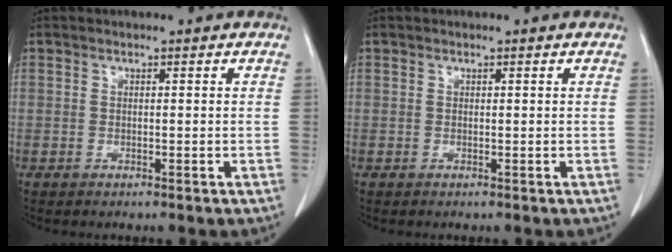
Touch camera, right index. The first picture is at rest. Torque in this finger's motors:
{"motor_torque": [0.03, -0.05, 0.00, 0.01]}